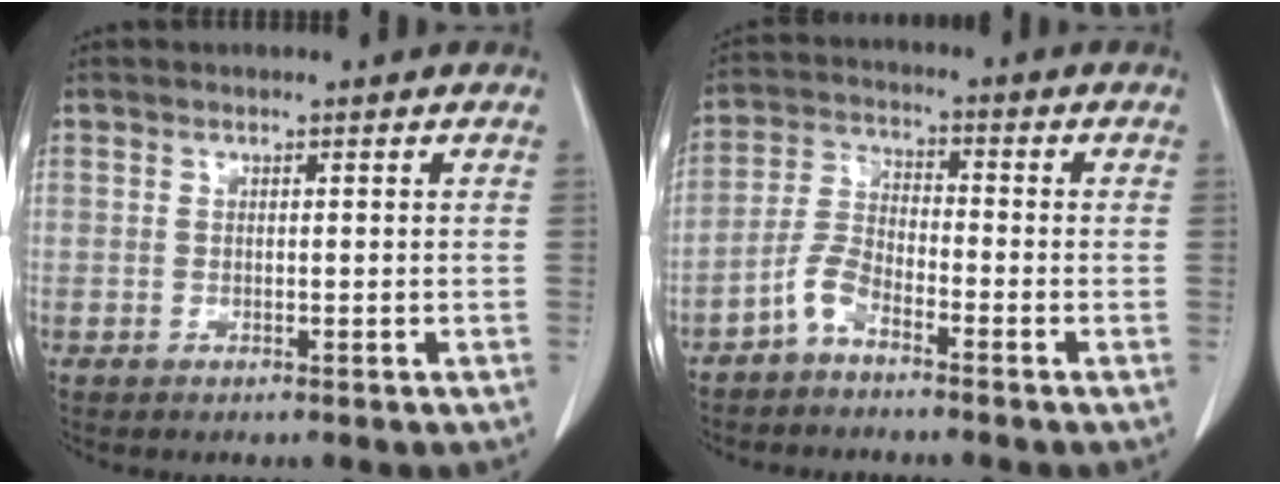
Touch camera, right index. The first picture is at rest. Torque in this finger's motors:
{"motor_torque": [-0.01, 0.01, 0.04, -0.01]}